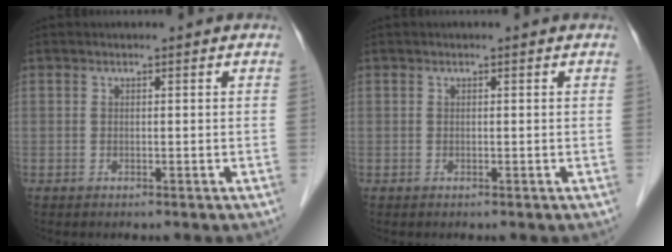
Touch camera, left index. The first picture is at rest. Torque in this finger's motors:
{"motor_torque": [-0.93, -1.21, 0.26, 0.05]}